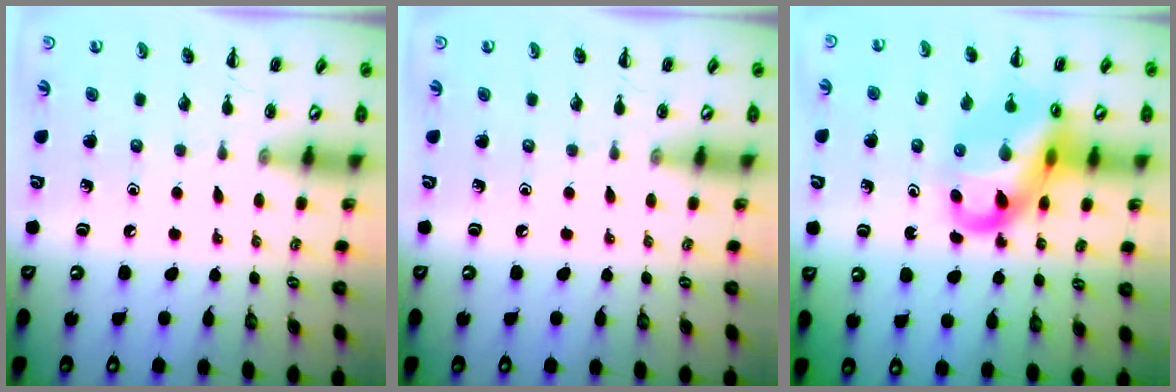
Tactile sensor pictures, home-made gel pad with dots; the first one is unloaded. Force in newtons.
{"total": 0.0}
{"total": 18.6, "press": 18.1, "slide": 4.0}